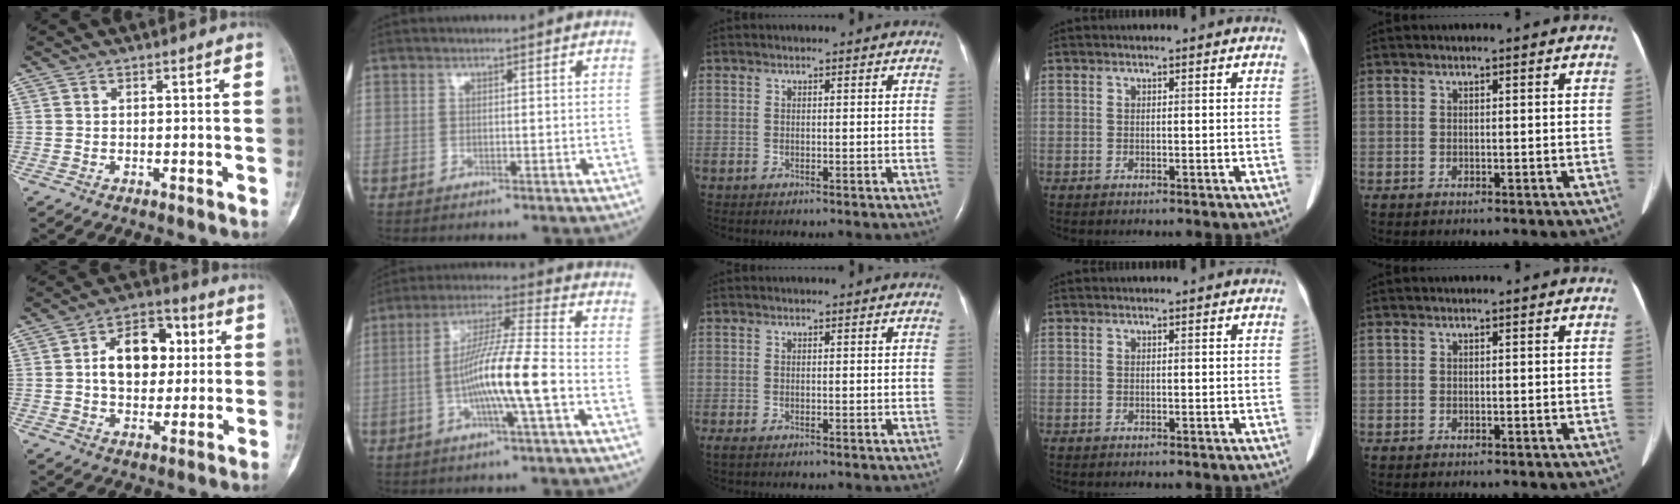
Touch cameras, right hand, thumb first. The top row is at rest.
{"thumb": {"total": 13.1, "force": [2.0, 8.9, 9.4], "torque": [-0.105, 0.015, 0.026]}, "index": {"total": 11.7, "force": [-2.9, -0.3, 11.4], "torque": [-0.212, 0.001, -0.059]}, "middle": {"total": 1.2, "force": [-0.8, 0.4, 0.8], "torque": [-0.022, -0.006, -0.015]}}